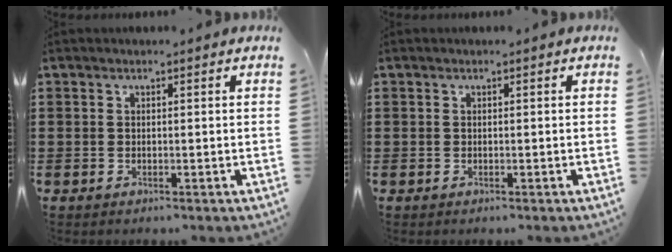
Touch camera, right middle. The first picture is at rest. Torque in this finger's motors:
{"motor_torque": [-0.02, 0.02, 0.00, 0.00]}